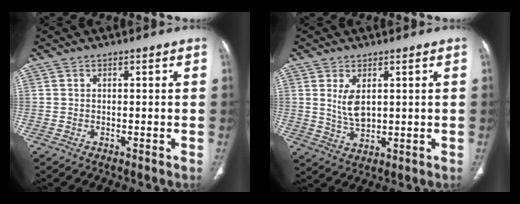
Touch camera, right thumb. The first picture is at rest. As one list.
[{"total": 5.4, "force": [1.5, 2.9, 4.3], "torque": [-0.077, -0.014, 0.041]}]